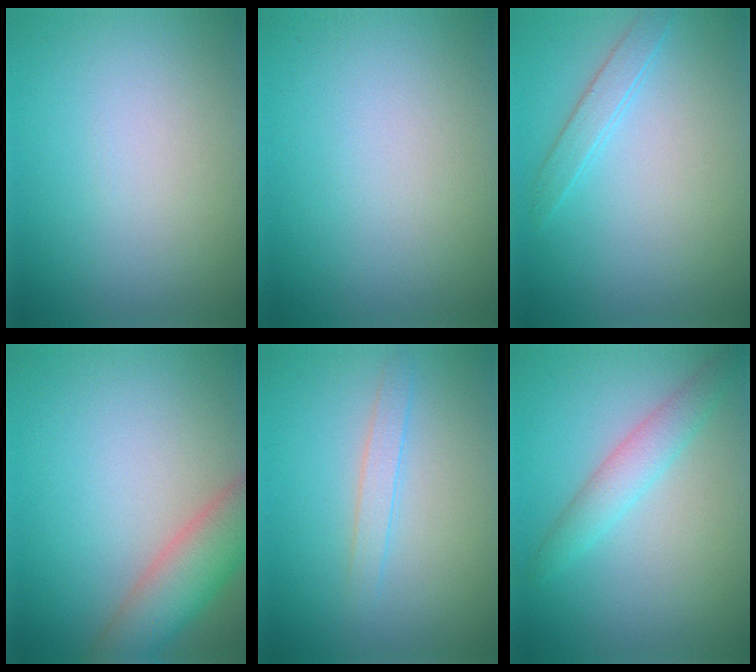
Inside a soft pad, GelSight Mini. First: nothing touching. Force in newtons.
{"total": 0.0}
{"total": 1.6, "press": 1.6, "slide": 0.0}
{"total": 5.7, "press": 5.7, "slide": 0.2}
{"total": 1.6, "press": 1.6, "slide": 0.1}
{"total": 2.6, "press": 2.6, "slide": 0.0}